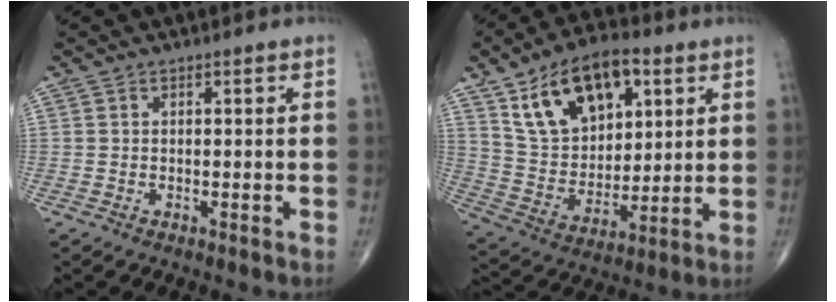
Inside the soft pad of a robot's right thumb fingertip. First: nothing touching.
{"total": 18.9, "force": [8.6, 11.1, 12.6], "torque": [-0.176, -0.022, 0.159]}